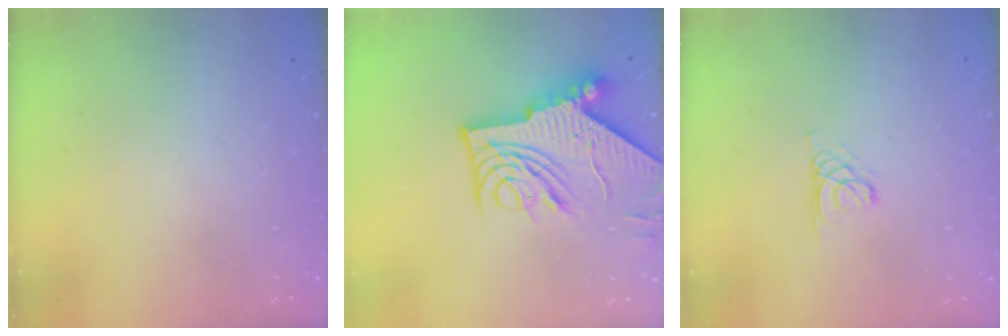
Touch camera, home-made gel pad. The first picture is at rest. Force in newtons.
{"total": 14.4, "press": 14.4, "slide": 1.3}
{"total": 2.1, "press": 2.1, "slide": 0.2}